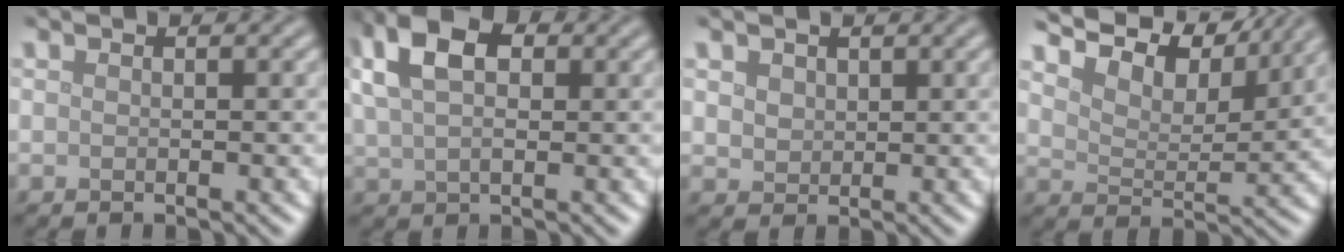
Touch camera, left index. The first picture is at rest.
{"total": 7.1, "force": [2.9, 4.0, 5.1], "torque": [-0.114, 0.018, 0.046]}
{"total": 1.9, "force": [1.1, 1.4, 0.7], "torque": [-0.020, -0.003, 0.023]}
{"total": 8.9, "force": [7.6, 2.6, 3.7], "torque": [-0.078, 0.003, 0.100]}